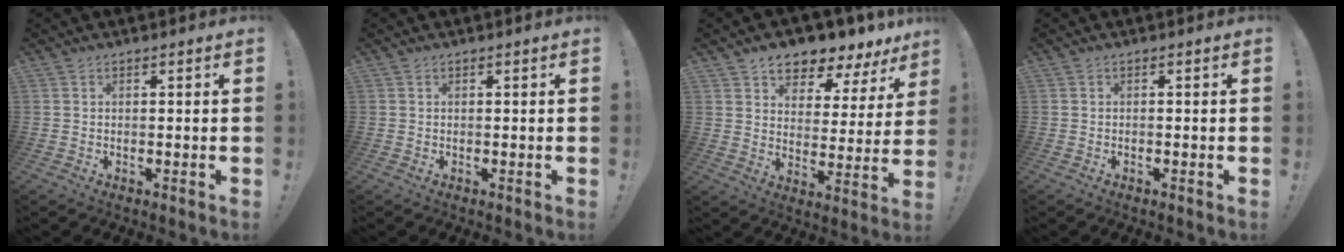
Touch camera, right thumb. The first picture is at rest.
{"total": 0.0}
{"total": 7.1, "force": [6.1, 3.2, 1.4], "torque": [-0.018, -0.064, 0.110]}
{"total": 0.7, "force": [-0.5, -0.3, 0.3], "torque": [-0.007, -0.002, -0.009]}